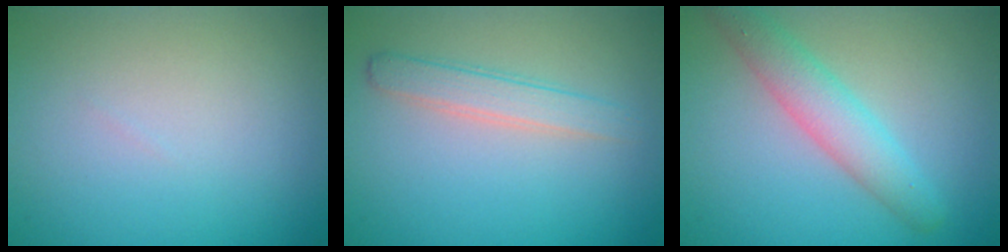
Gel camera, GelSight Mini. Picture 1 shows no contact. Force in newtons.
{"total": 2.2, "press": 2.2, "slide": 0.1}
{"total": 3.7, "press": 3.7, "slide": 0.1}